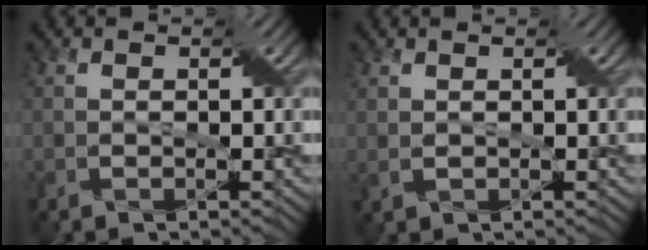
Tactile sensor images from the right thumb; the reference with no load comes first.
{"total": 1.0, "force": [0.5, 0.5, 0.6], "torque": [-0.020, 0.001, 0.013]}